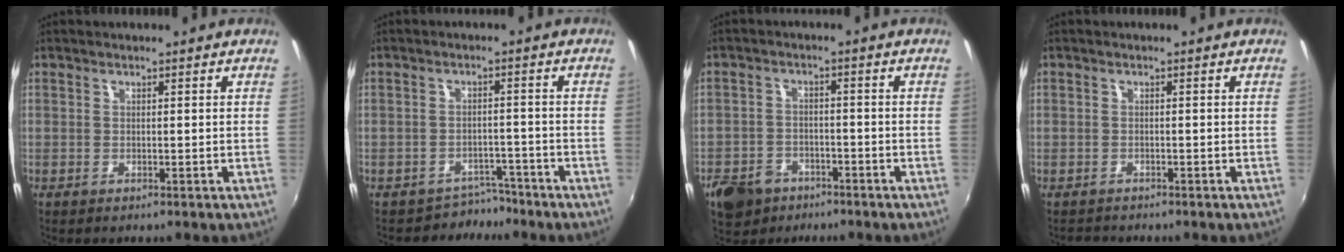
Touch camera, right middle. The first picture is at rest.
{"total": 4.1, "force": [-3.5, 1.8, -0.8], "torque": [0.013, 0.018, -0.052]}
{"total": 9.0, "force": [-5.6, 6.1, 3.4], "torque": [-0.099, 0.003, -0.090]}
{"total": 1.8, "force": [-1.5, 1.0, -0.1], "torque": [-0.003, 0.006, -0.023]}